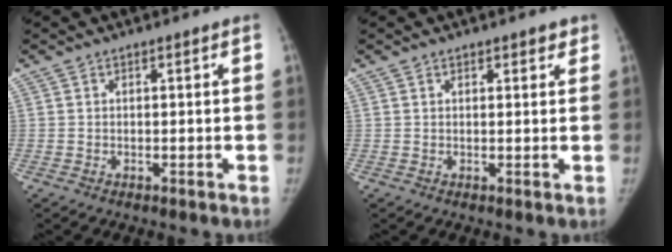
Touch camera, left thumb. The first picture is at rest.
{"total": 1.3, "force": [0.9, 0.7, 0.6], "torque": [0.005, -0.004, 0.008]}